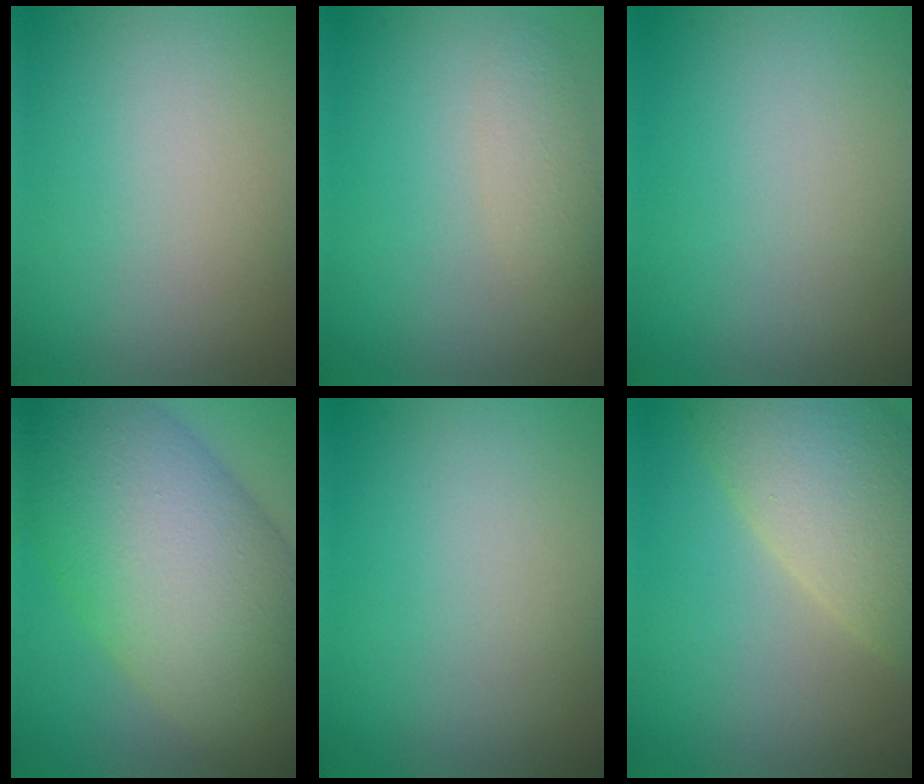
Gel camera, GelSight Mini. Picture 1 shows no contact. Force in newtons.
{"total": 1.9, "press": 1.9, "slide": 0.0}
{"total": 0.0}
{"total": 15.6, "press": 15.6, "slide": 0.3}
{"total": 0.0}
{"total": 8.1, "press": 8.0, "slide": 1.0}